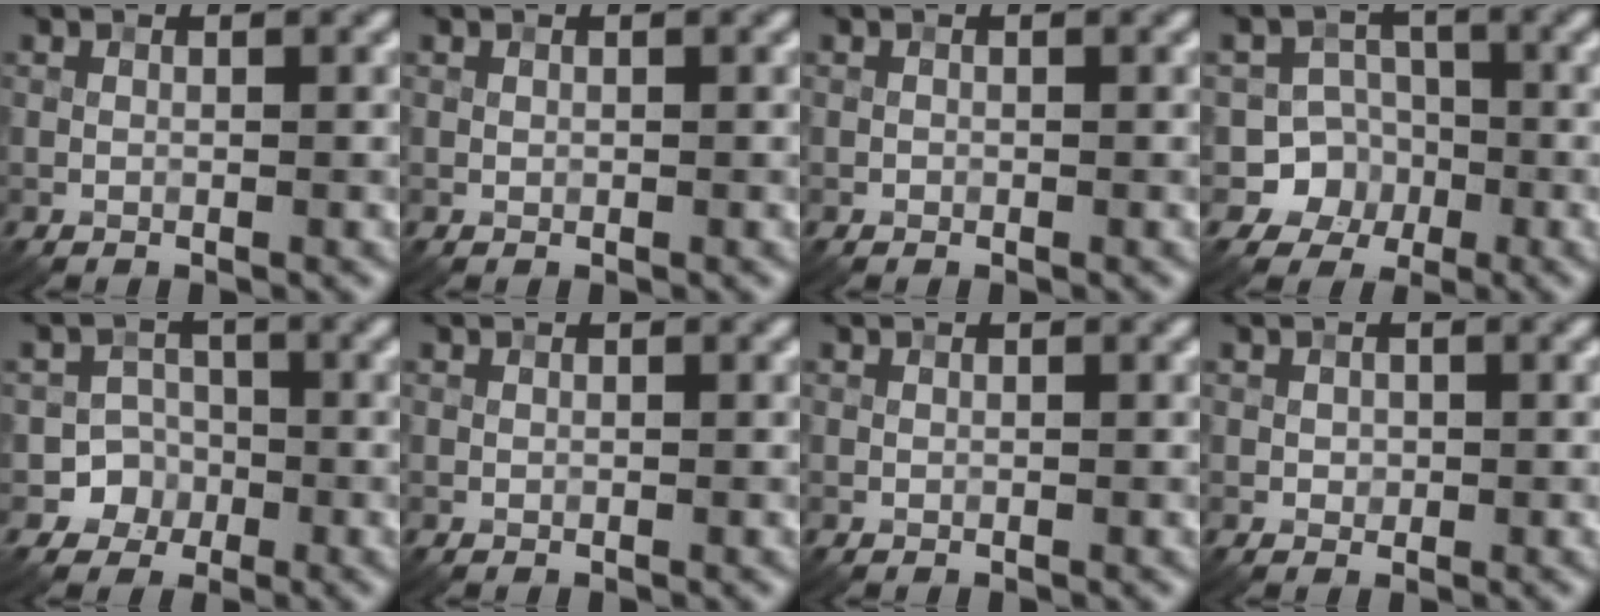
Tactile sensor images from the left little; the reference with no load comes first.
{"total": 0.0}
{"total": 0.0}
{"total": 5.8, "force": [-2.1, 5.4, 0.5], "torque": [0.023, 0.005, -0.054]}
{"total": 3.5, "force": [-1.5, 3.2, 0.1], "torque": [0.038, 0.007, -0.036]}
{"total": 0.0}
{"total": 0.0}
{"total": 0.7, "force": [0.1, 0.7, 0.2], "torque": [-0.001, -0.003, -0.001]}